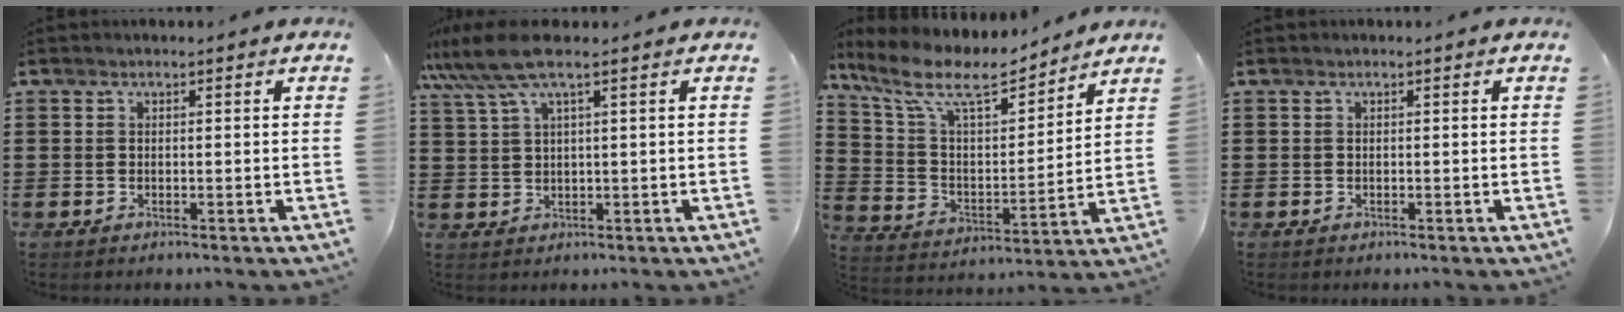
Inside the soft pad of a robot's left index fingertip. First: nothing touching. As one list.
[{"total": 6.0, "force": [3.3, 0.8, 4.9], "torque": [-0.119, -0.002, 0.055]}, {"total": 10.6, "force": [8.3, 3.2, 5.9], "torque": [-0.149, -0.039, 0.142]}, {"total": 0.0}]